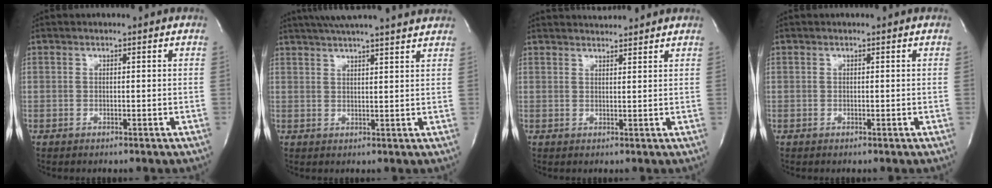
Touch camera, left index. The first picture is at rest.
{"total": 16.8, "force": [15.1, 0.6, 7.2], "torque": [-0.123, 0.027, 0.202]}
{"total": 5.1, "force": [5.0, 0.2, 0.9], "torque": [-0.020, 0.027, 0.069]}
{"total": 0.0}